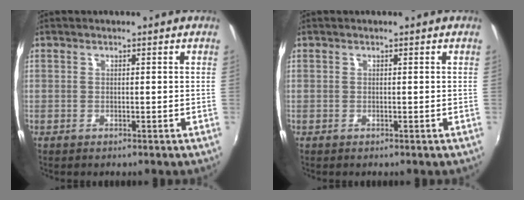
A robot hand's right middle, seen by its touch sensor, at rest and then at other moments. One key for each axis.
{"total": 0.0}